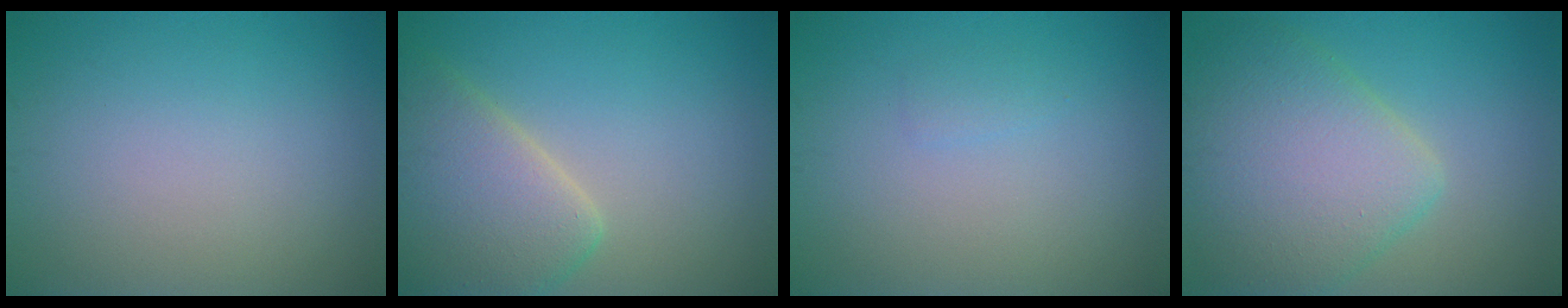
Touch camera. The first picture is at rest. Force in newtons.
{"total": 6.9, "press": 6.8, "slide": 0.4}
{"total": 0.7, "press": 0.7, "slide": 0.1}
{"total": 7.8, "press": 7.8, "slide": 0.6}